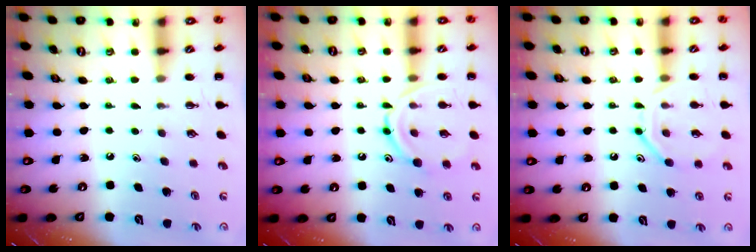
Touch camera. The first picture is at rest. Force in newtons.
{"total": 13.7, "press": 13.6, "slide": 1.1}
{"total": 10.8, "press": 10.8, "slide": 0.9}